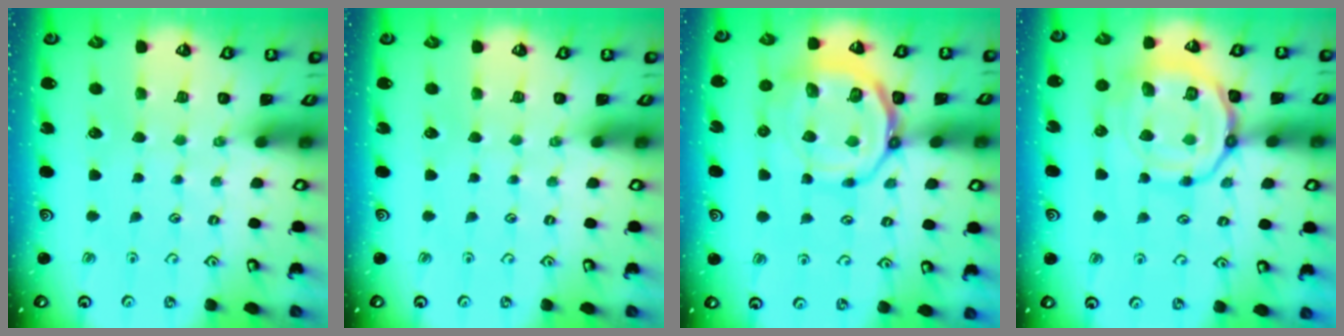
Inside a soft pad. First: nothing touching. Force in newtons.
{"total": 0.0}
{"total": 15.1, "press": 14.9, "slide": 2.1}
{"total": 18.1, "press": 18.1, "slide": 1.8}